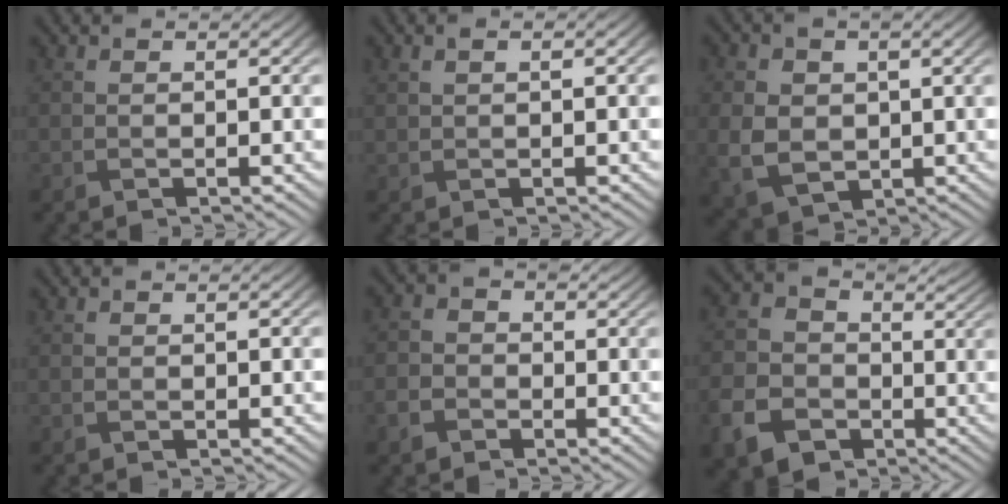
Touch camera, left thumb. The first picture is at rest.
{"total": 1.6, "force": [0.8, 0.6, 1.3], "torque": [-0.032, 0.002, 0.019]}
{"total": 7.1, "force": [0.3, 5.0, 5.1], "torque": [-0.125, -0.015, 0.015]}
{"total": 0.0}
{"total": 3.2, "force": [-1.3, 2.6, 1.2], "torque": [-0.035, -0.003, -0.032]}
{"total": 9.6, "force": [-2.1, 8.0, 5.0], "torque": [-0.141, -0.030, -0.047]}